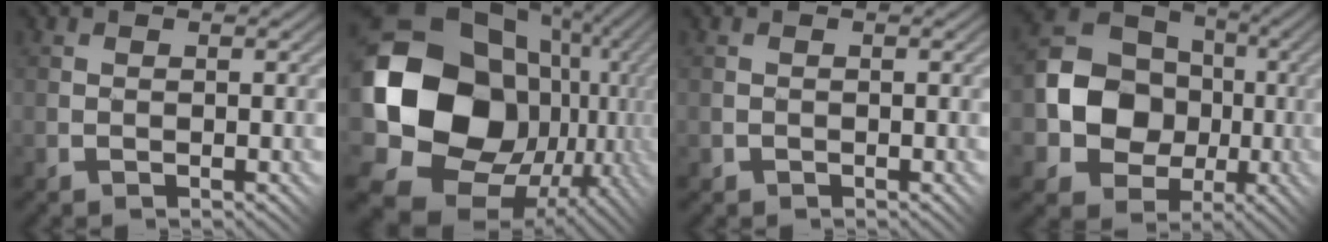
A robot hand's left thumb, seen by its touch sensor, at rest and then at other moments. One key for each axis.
{"total": 19.7, "fx": 0.0, "fy": 16.7, "fz": 10.5, "tx": -0.271, "ty": -0.024, "tz": 0.024}
{"total": 0.7, "fx": -0.2, "fy": 0.6, "fz": -0.2, "tx": 0.004, "ty": -0.003, "tz": -0.004}
{"total": 11.8, "fx": -1.1, "fy": 10.3, "fz": 5.7, "tx": -0.134, "ty": -0.011, "tz": -0.037}